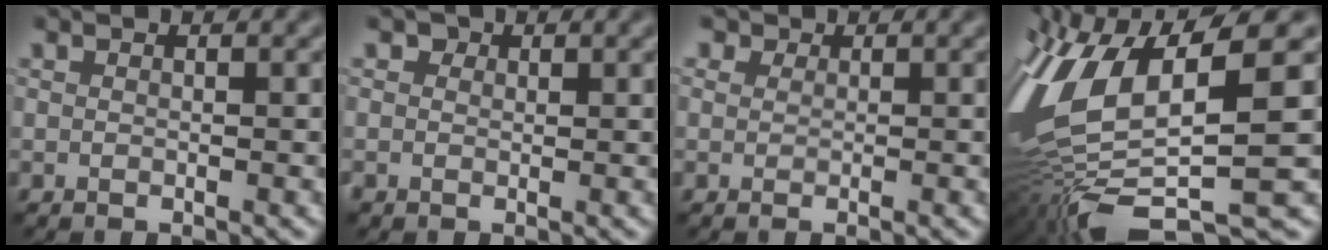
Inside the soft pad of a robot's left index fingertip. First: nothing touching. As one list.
[{"total": 1.6, "force": [0.5, 1.5, 0.4], "torque": [-0.002, 0.004, -0.001]}, {"total": 1.7, "force": [0.9, 1.3, 0.6], "torque": [-0.007, 0.010, -0.009]}, {"total": 13.5, "force": [-2.1, 5.1, 12.3], "torque": [-0.267, -0.008, -0.018]}]